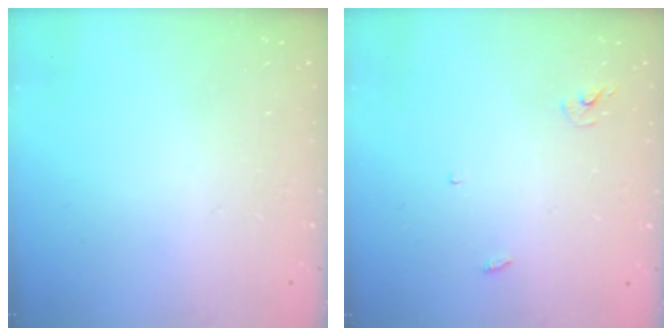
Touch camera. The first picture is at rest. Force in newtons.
{"total": 2.4, "press": 2.4, "slide": 0.2}